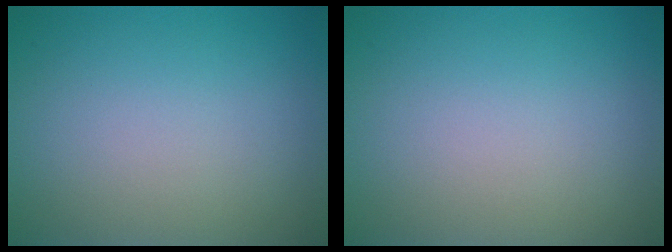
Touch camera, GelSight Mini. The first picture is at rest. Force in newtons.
{"total": 0.0}